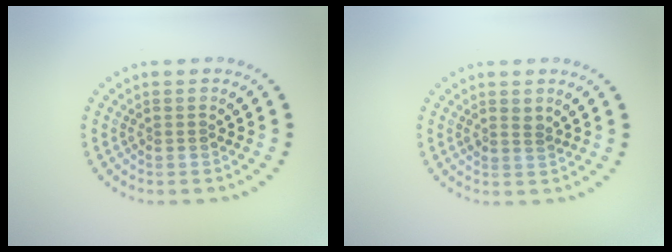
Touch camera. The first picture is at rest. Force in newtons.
{"total": 0.9, "press": 0.8, "slide": 0.5}